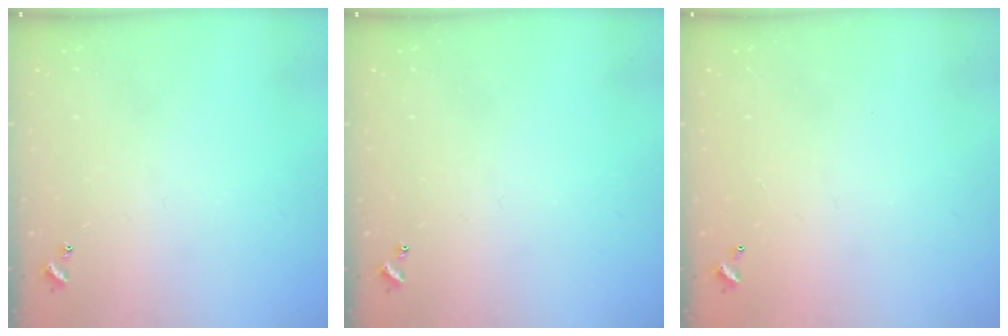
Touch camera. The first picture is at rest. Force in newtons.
{"total": 0.0}
{"total": 2.8, "press": 2.8, "slide": 0.1}